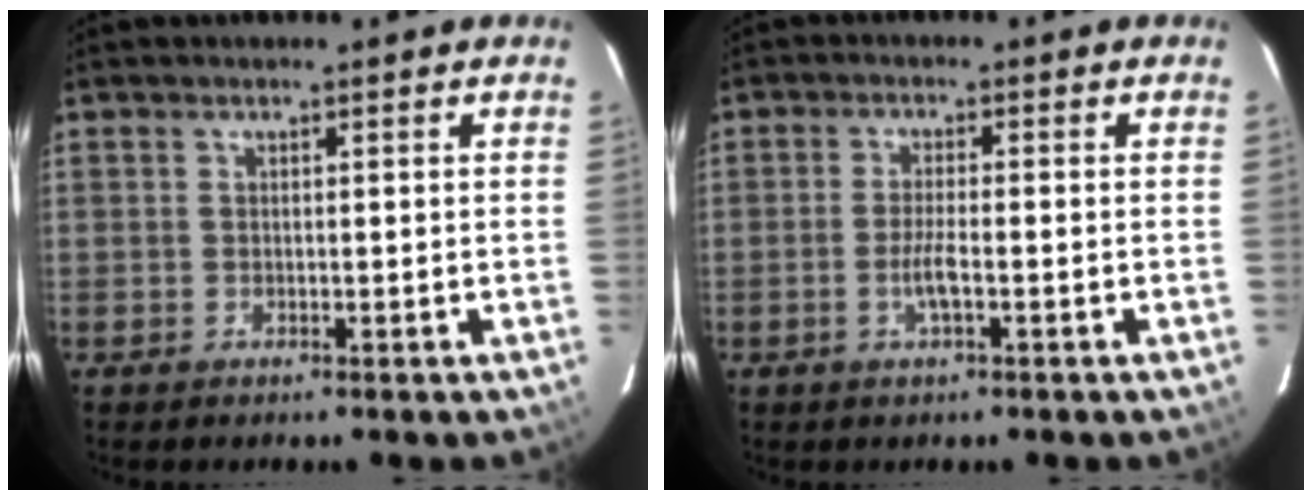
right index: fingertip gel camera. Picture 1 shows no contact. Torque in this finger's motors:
{"motor_torque": [0.15, 0.00, 0.07, 0.03]}